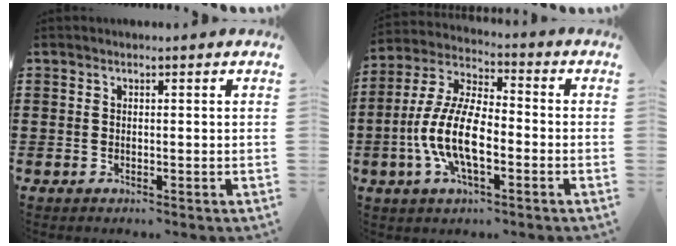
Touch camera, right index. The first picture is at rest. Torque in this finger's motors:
{"motor_torque": [2.14, 0.00, 1.06, 0.21]}